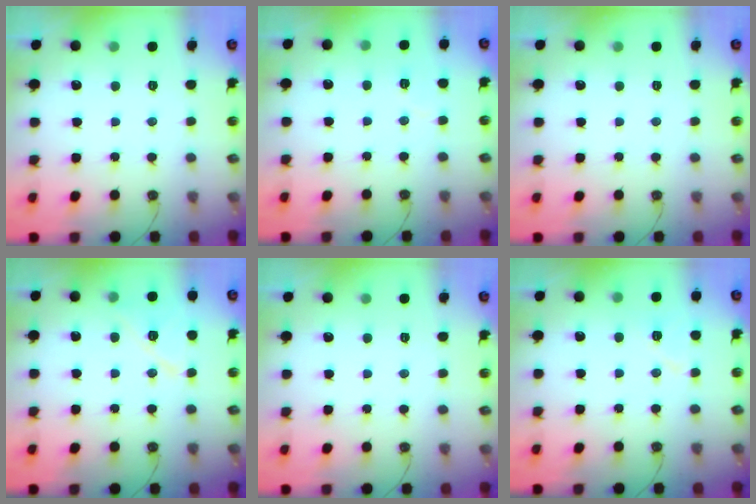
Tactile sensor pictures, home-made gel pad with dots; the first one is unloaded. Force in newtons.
{"total": 4.2, "press": 4.0, "slide": 1.3}
{"total": 0.0}
{"total": 11.1, "press": 11.1, "slide": 0.6}
{"total": 0.0}
{"total": 6.9, "press": 6.8, "slide": 1.3}